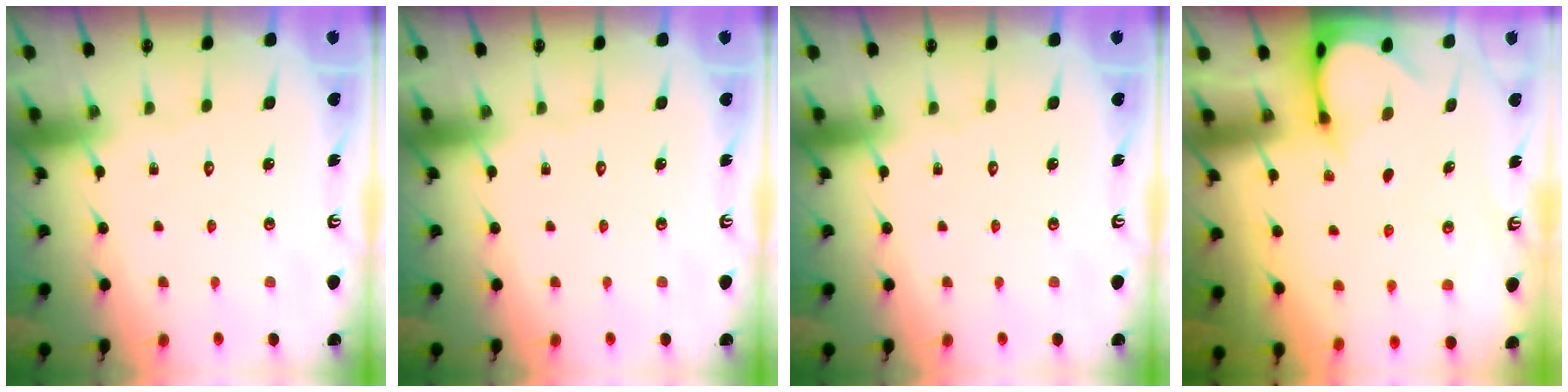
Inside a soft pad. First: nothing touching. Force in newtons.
{"total": 0.0}
{"total": 0.0}
{"total": 3.1, "press": 3.1, "slide": 0.2}